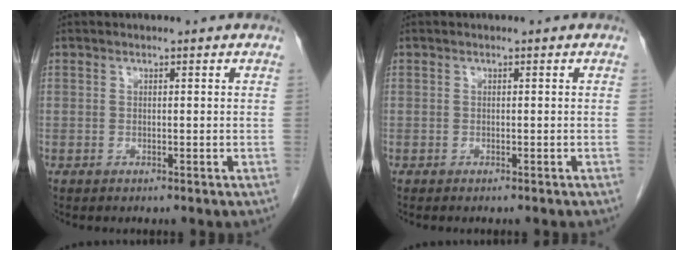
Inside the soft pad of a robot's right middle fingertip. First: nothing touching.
{"total": 1.0, "force": [-0.9, 0.1, 0.4], "torque": [-0.003, 0.000, -0.012]}